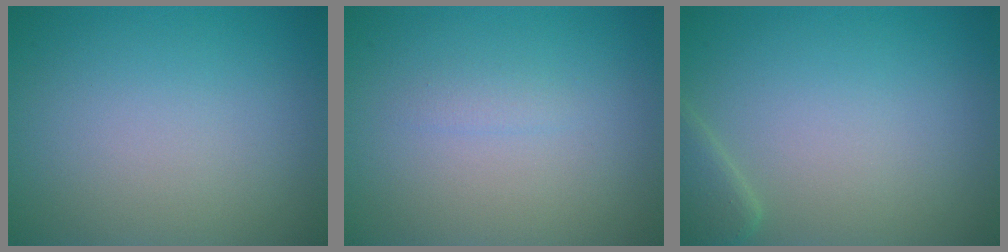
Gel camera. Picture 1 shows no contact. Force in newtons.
{"total": 0.7, "press": 0.7, "slide": 0.0}
{"total": 1.8, "press": 1.8, "slide": 0.1}